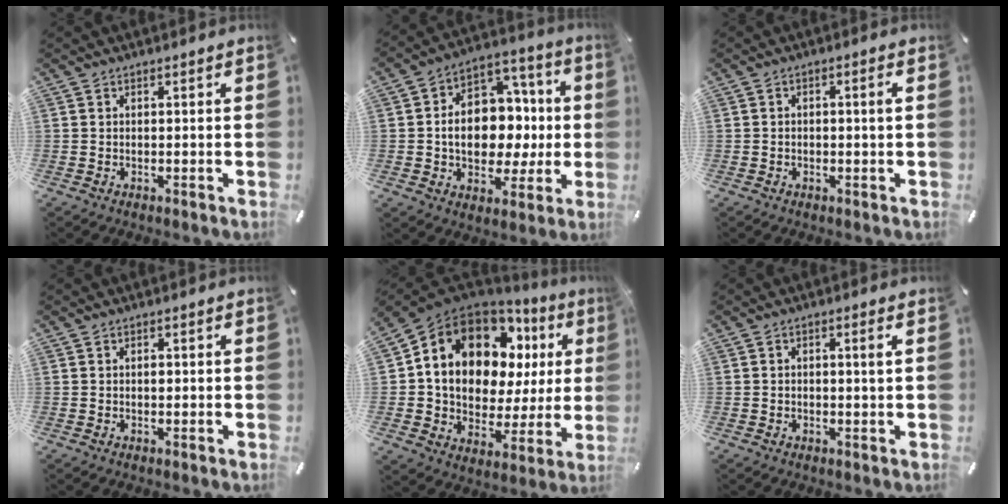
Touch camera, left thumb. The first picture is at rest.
{"total": 14.7, "force": [-1.3, 11.5, 9.0], "torque": [-0.148, 0.008, -0.014]}
{"total": 1.9, "force": [-0.1, 0.3, 1.8], "torque": [-0.032, 0.002, -0.004]}
{"total": 0.9, "force": [0.0, 0.5, 0.7], "torque": [-0.014, -0.001, 0.000]}
{"total": 15.5, "force": [6.9, 11.0, 8.4], "torque": [-0.155, -0.054, 0.121]}
{"total": 1.8, "force": [0.1, 0.2, 1.8], "torque": [-0.034, -0.001, 0.000]}